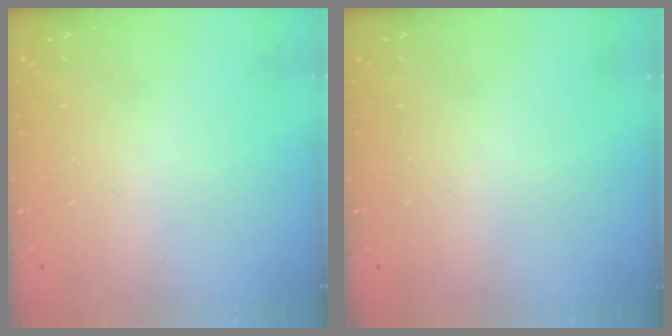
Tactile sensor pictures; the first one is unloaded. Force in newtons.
{"total": 0.0}